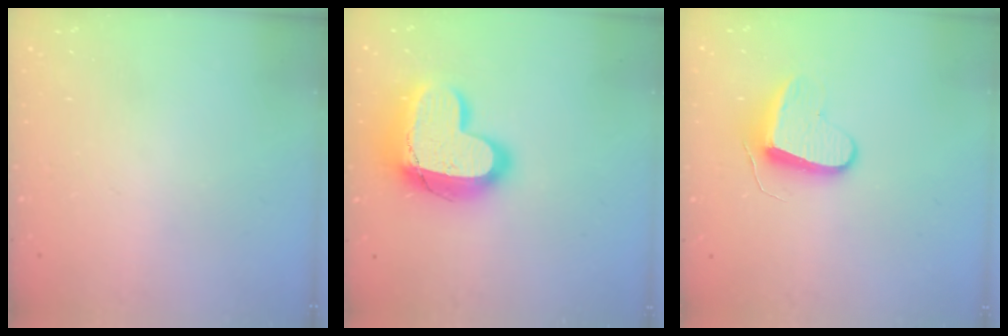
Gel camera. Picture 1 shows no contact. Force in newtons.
{"total": 20.3, "press": 20.3, "slide": 1.5}
{"total": 9.5, "press": 9.5, "slide": 0.4}